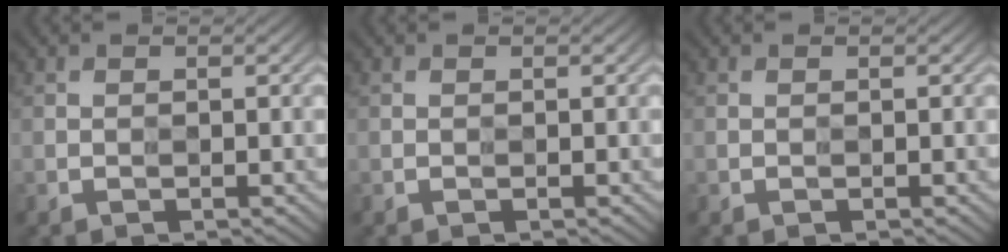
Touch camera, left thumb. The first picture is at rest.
{"total": 0.0}
{"total": 0.0}